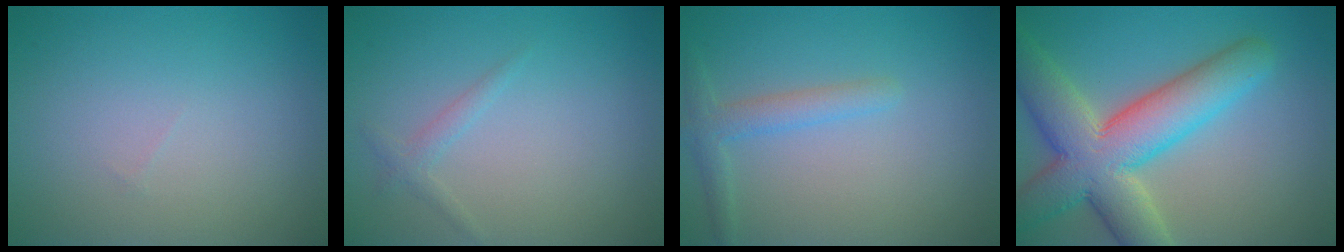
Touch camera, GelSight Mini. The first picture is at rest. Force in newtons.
{"total": 1.0, "press": 1.0, "slide": 0.2}
{"total": 2.1, "press": 2.1, "slide": 0.2}
{"total": 10.0, "press": 10.0, "slide": 1.0}